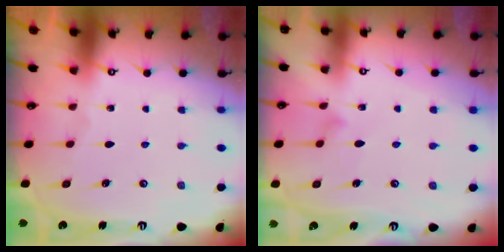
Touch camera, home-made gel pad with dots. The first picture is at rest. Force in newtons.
{"total": 6.9, "press": 6.9, "slide": 0.4}